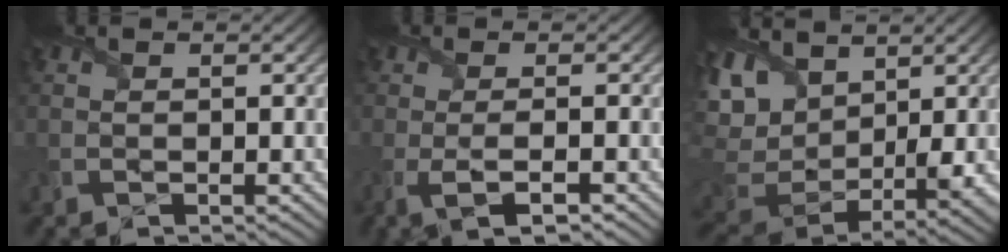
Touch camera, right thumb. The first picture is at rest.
{"total": 3.2, "force": [-1.4, 0.5, 2.8], "torque": [-0.063, -0.004, -0.030]}
{"total": 11.8, "force": [6.0, 6.4, 7.8], "torque": [-0.204, 0.005, 0.117]}